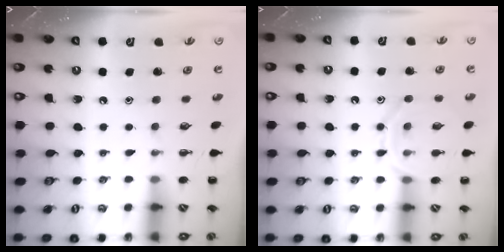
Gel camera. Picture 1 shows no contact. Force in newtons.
{"total": 10.5, "press": 10.5, "slide": 0.6}